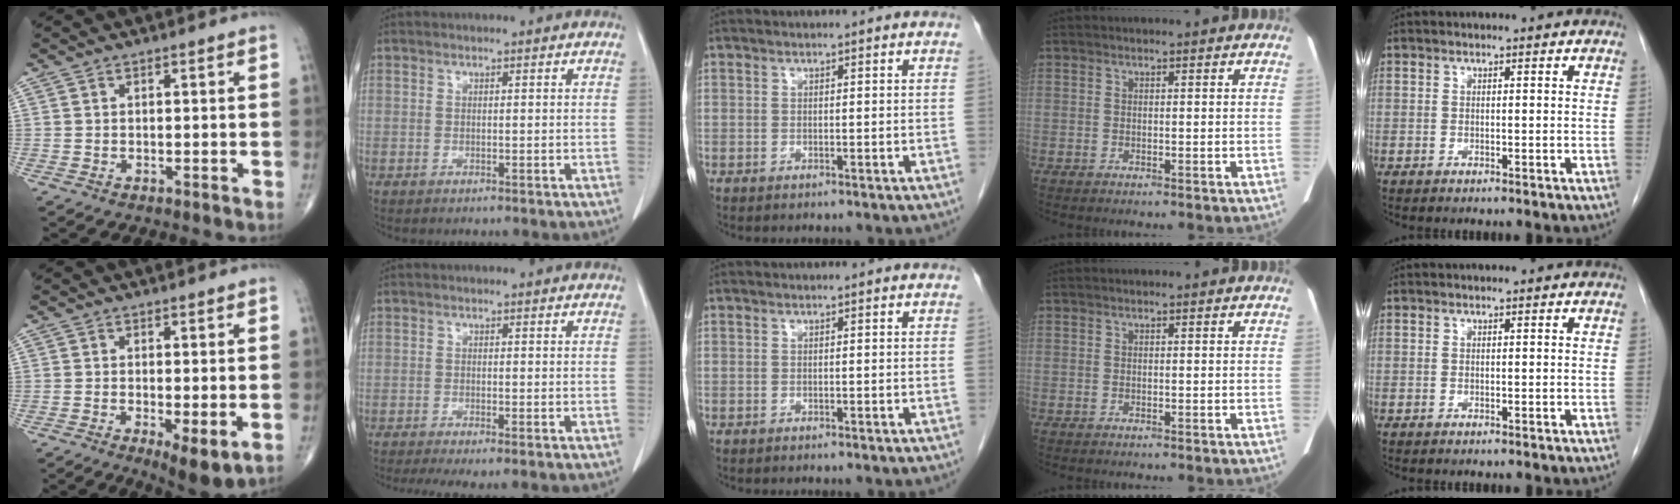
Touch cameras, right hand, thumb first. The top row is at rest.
{"thumb": {"total": 6.4, "force": [-1.7, 2.1, 5.9], "torque": [-0.096, -0.021, -0.024]}, "index": {"total": 4.9, "force": [-3.6, 0.8, 3.3], "torque": [-0.053, -0.013, -0.057]}}